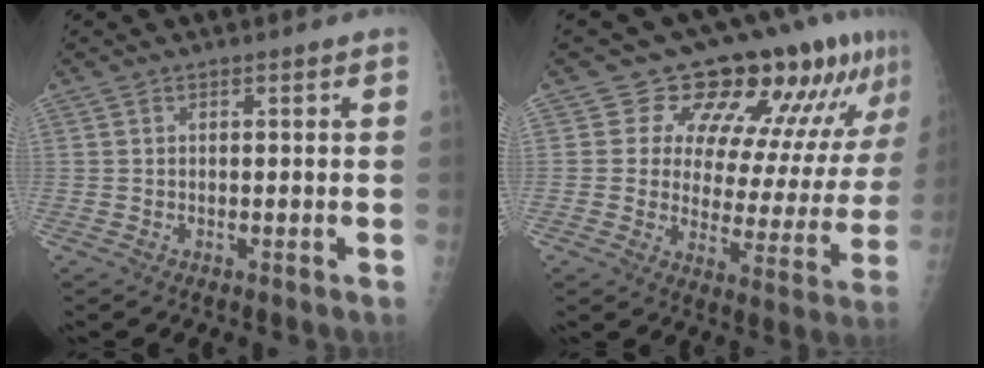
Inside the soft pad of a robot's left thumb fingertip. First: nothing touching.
{"total": 17.2, "force": [11.6, 8.4, 9.4], "torque": [-0.063, -0.059, 0.138]}